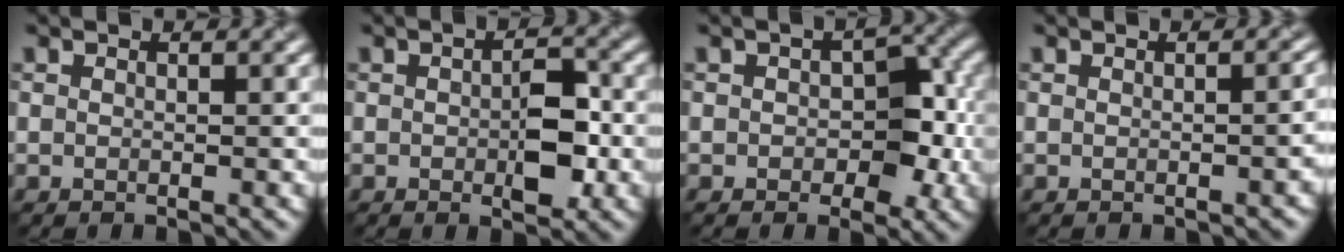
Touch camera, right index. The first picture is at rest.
{"total": 3.9, "force": [-0.6, 1.9, 3.4], "torque": [-0.054, -0.003, -0.008]}
{"total": 4.7, "force": [-0.6, 3.1, 3.5], "torque": [-0.035, -0.003, -0.009]}
{"total": 2.3, "force": [-0.5, 1.0, 1.9], "torque": [-0.014, 0.002, -0.001]}